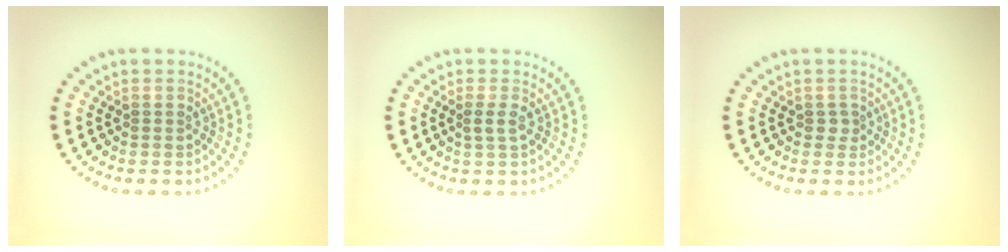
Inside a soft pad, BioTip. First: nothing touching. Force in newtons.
{"total": 1.1, "press": 0.9, "slide": 0.6}
{"total": 0.9, "press": 0.6, "slide": 0.7}